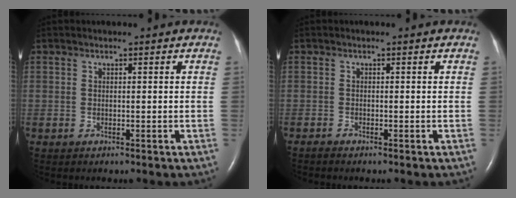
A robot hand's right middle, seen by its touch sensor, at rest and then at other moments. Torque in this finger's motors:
{"motor_torque": [0.05, -0.04, -0.05, -0.01]}